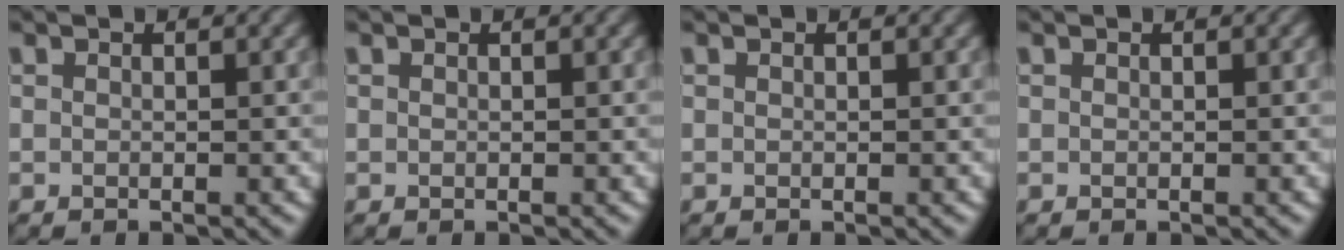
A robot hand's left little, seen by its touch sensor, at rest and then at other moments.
{"total": 0.0}
{"total": 0.0}
{"total": 0.0}